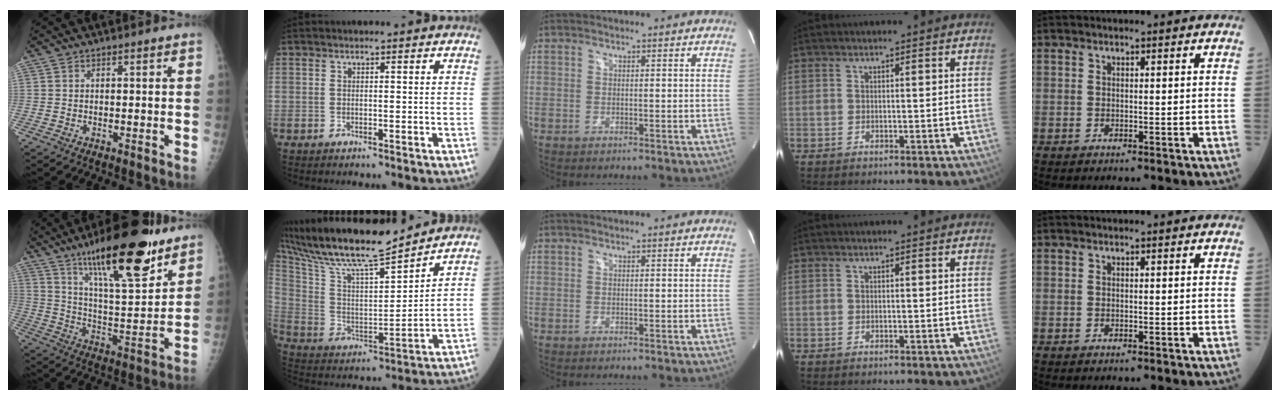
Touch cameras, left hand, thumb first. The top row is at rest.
{"thumb": {"total": 23.6, "force": [15.4, 6.2, 16.8], "torque": [-0.242, -0.072, 0.254]}, "index": {"total": 20.4, "force": [17.6, 1.9, 10.1], "torque": [-0.199, 0.020, 0.313]}}